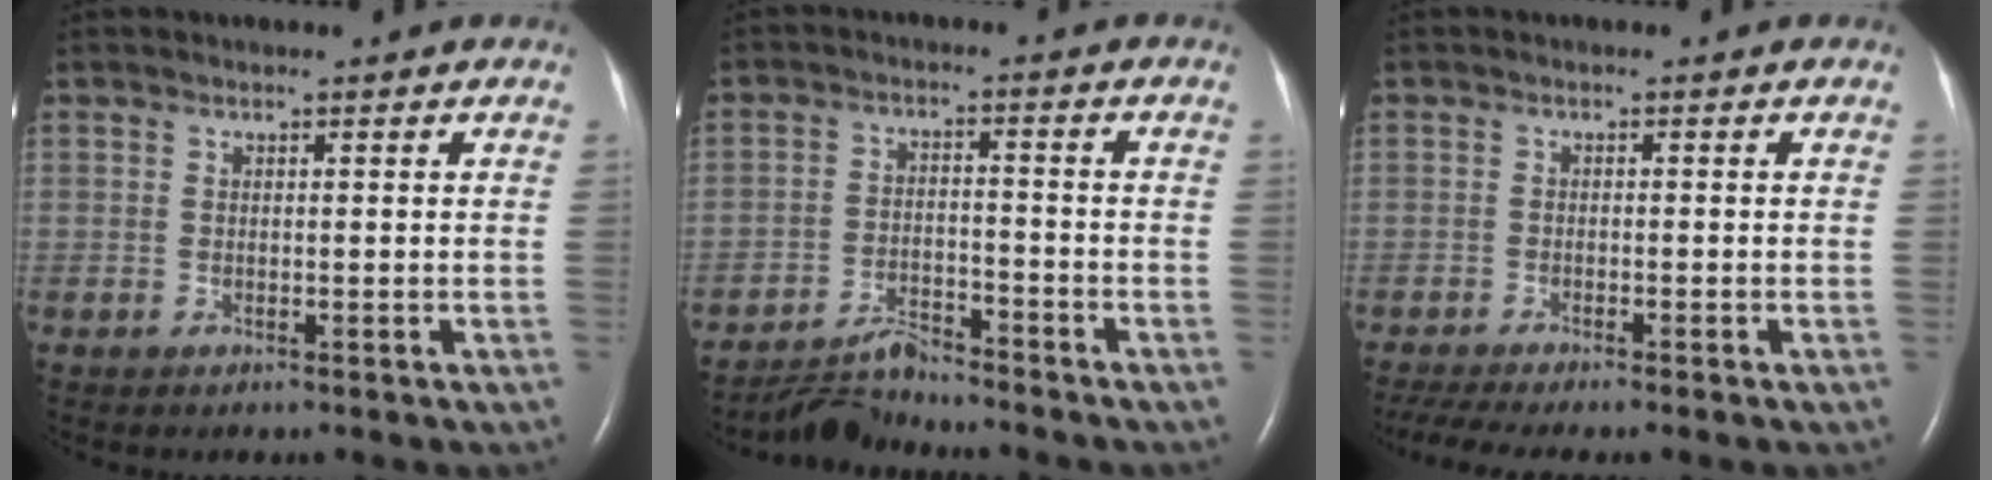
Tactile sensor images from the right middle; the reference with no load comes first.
{"total": 5.3, "force": [-5.3, 0.1, 0.0], "torque": [-0.008, -0.012, -0.094]}
{"total": 6.3, "force": [-5.3, -0.1, 3.4], "torque": [-0.058, -0.010, -0.088]}